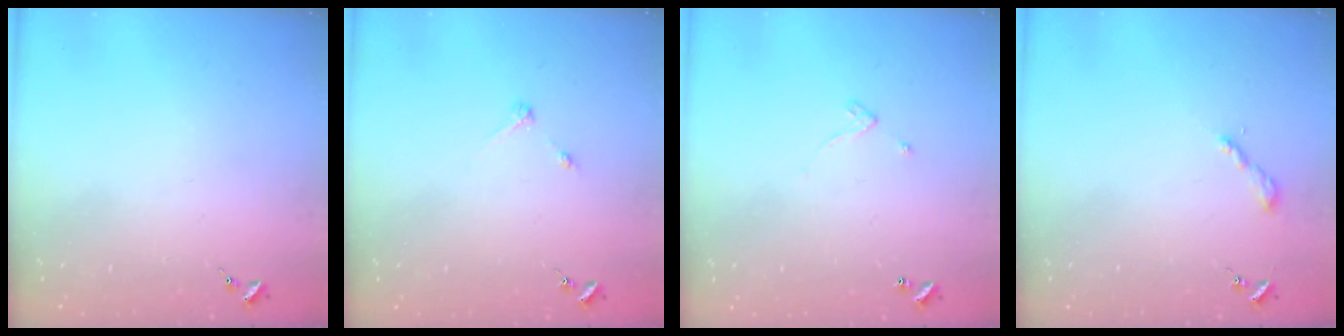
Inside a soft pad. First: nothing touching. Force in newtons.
{"total": 2.7, "press": 2.7, "slide": 0.3}
{"total": 3.2, "press": 3.2, "slide": 0.4}
{"total": 2.2, "press": 2.2, "slide": 0.2}